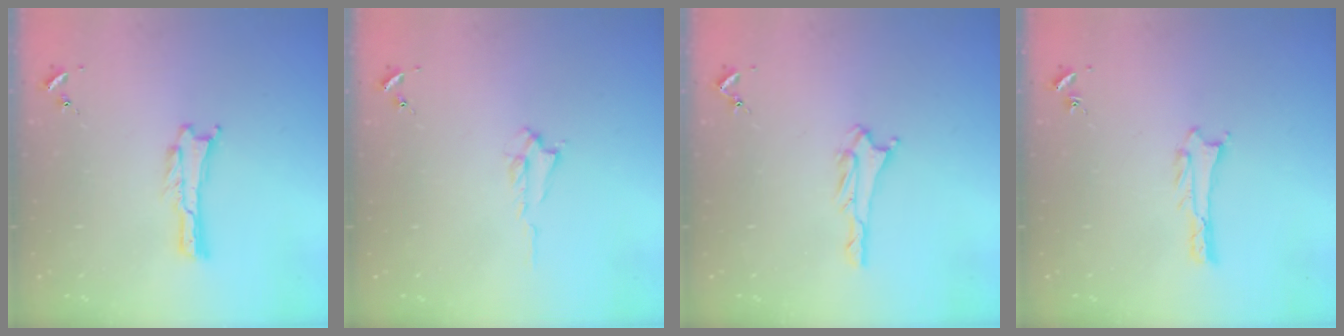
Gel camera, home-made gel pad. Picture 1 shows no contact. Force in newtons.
{"total": 1.3, "press": 1.3, "slide": 0.3}
{"total": 2.1, "press": 2.1, "slide": 0.3}
{"total": 0.8, "press": 0.8, "slide": 0.1}